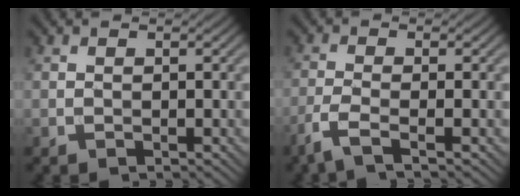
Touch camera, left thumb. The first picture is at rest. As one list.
[{"total": 3.8, "force": [-2.2, 0.6, 3.0], "torque": [-0.061, -0.001, -0.064]}]